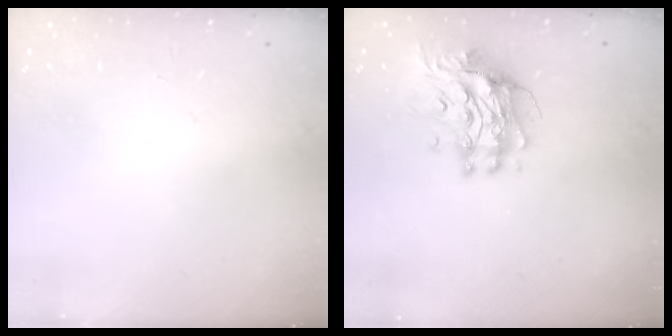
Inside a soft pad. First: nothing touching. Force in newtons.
{"total": 12.2, "press": 12.2, "slide": 1.0}